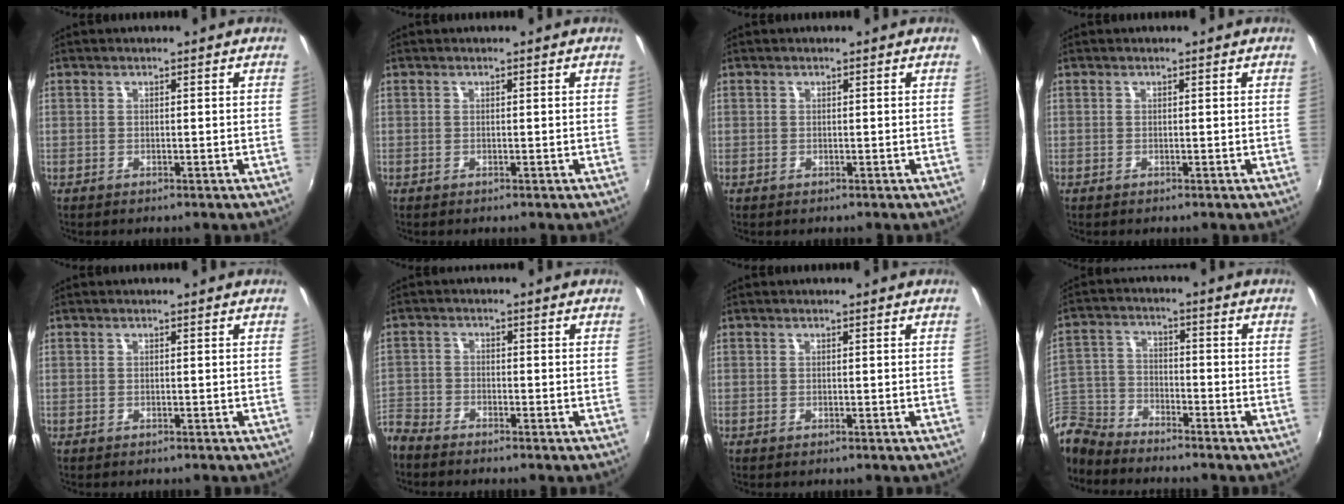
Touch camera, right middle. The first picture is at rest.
{"total": 0.0}
{"total": 0.7, "force": [-0.1, 0.7, -0.1], "torque": [0.000, 0.003, 0.000]}
{"total": 0.0}
{"total": 0.0}
{"total": 6.2, "force": [-5.3, 3.1, 1.1], "torque": [-0.048, -0.004, -0.114]}
{"total": 0.0}
{"total": 9.7, "force": [-8.2, 4.5, 2.5], "torque": [-0.071, 0.008, -0.164]}